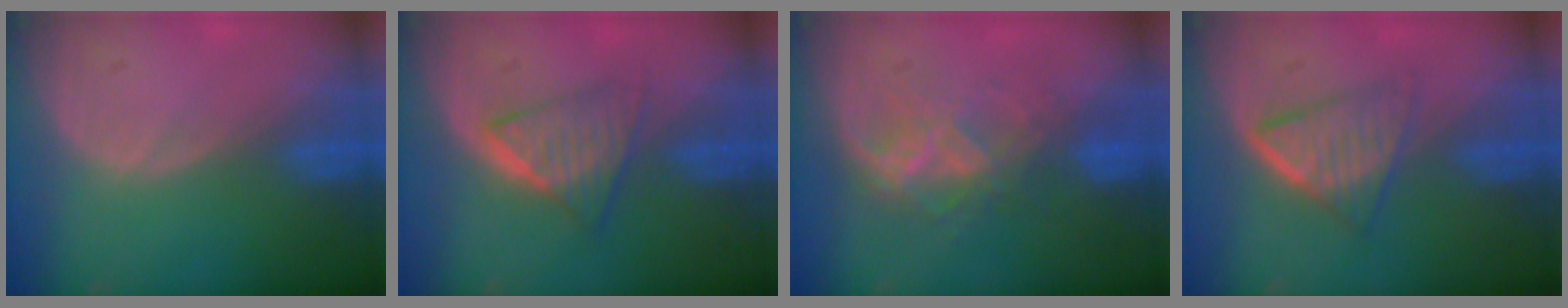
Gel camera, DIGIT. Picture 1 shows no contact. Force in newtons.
{"total": 6.2, "press": 5.4, "slide": 3.0}
{"total": 6.9, "press": 6.0, "slide": 3.5}
{"total": 6.6, "press": 5.6, "slide": 3.4}